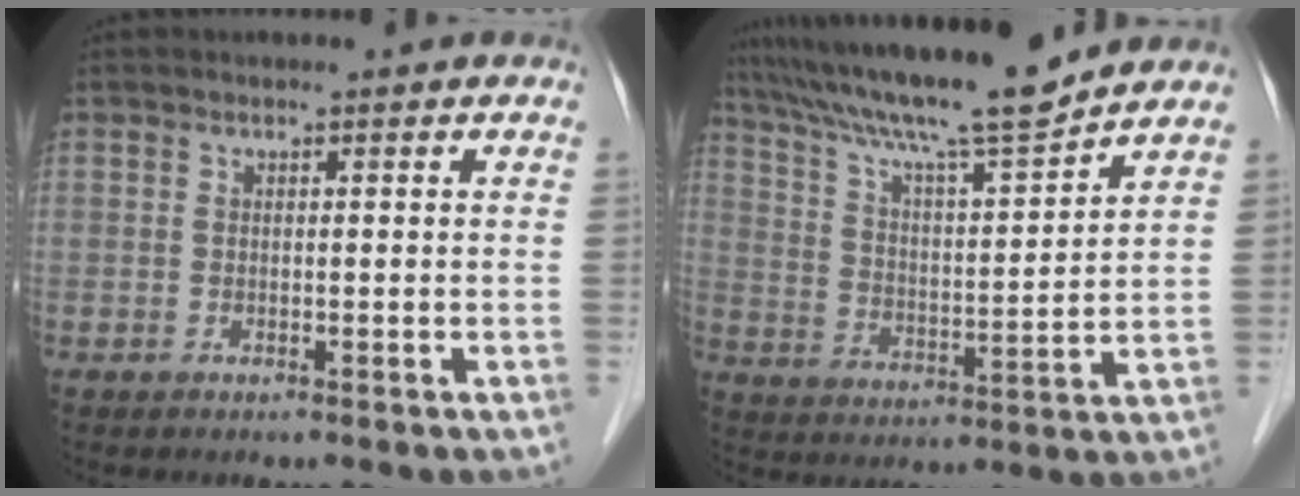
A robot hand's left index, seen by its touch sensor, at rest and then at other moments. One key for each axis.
{"total": 15.6, "fx": 13.6, "fy": -0.3, "fz": 7.7, "tx": -0.137, "ty": 0.003, "tz": 0.227}